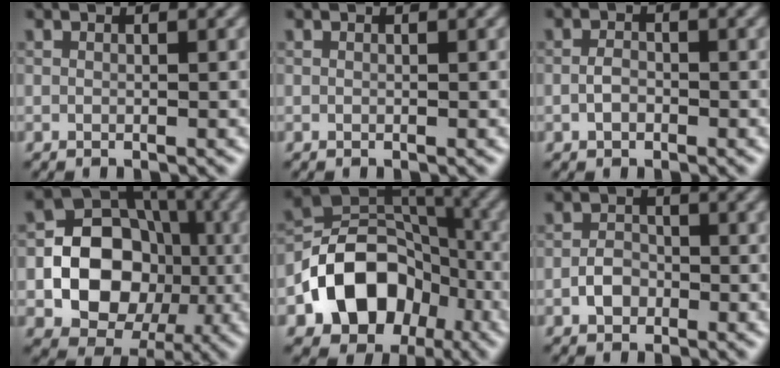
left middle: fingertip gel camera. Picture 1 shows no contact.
{"total": 0.0}
{"total": 1.5, "force": [-0.5, 1.0, 0.9], "torque": [-0.019, 0.003, -0.013]}
{"total": 10.6, "force": [-1.5, 8.7, 5.9], "torque": [-0.057, 0.003, -0.044]}
{"total": 10.2, "force": [-4.1, 7.6, 5.4], "torque": [-0.071, 0.004, -0.077]}
{"total": 2.0, "force": [-0.8, 1.5, 1.0], "torque": [-0.017, 0.004, -0.019]}